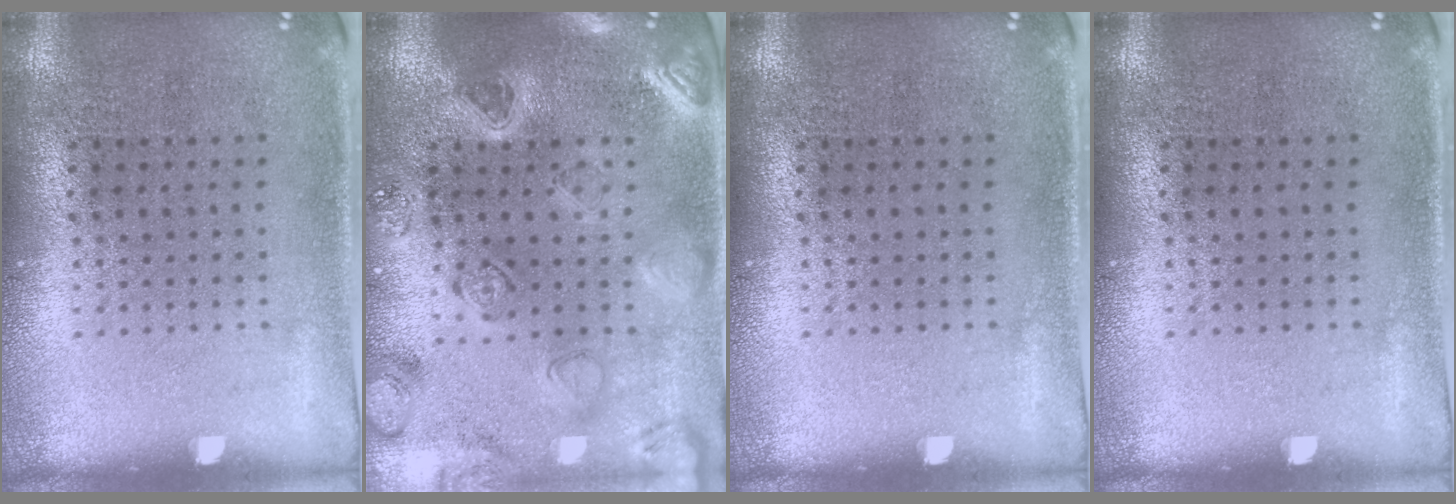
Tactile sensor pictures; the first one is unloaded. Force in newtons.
{"total": 2.2, "press": 2.2, "slide": 0.2}
{"total": 0.0}
{"total": 0.0}